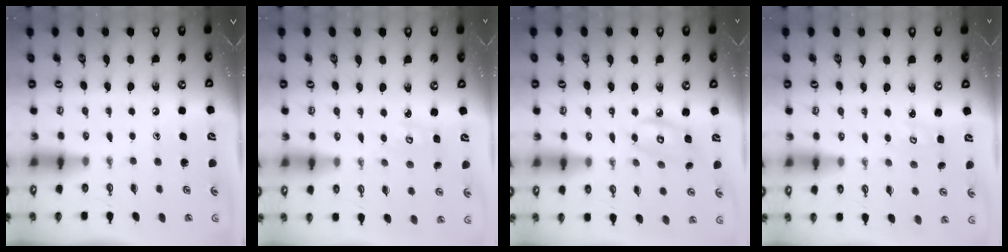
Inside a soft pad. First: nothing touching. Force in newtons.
{"total": 2.9, "press": 2.9, "slide": 0.1}
{"total": 6.9, "press": 6.9, "slide": 0.4}
{"total": 1.9, "press": 1.9, "slide": 0.2}